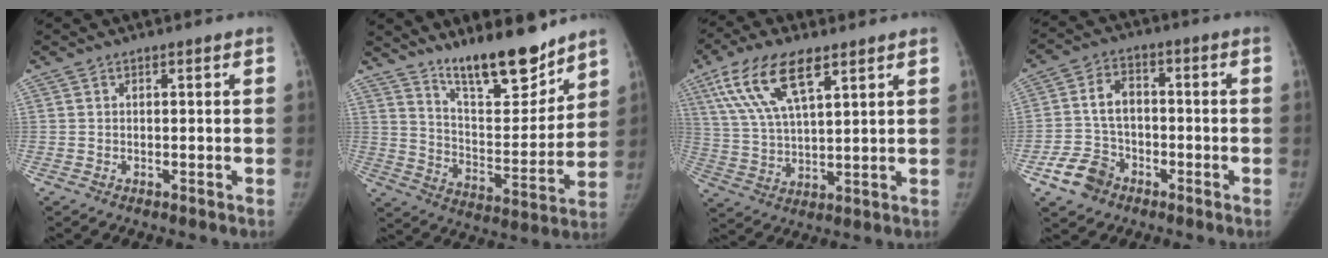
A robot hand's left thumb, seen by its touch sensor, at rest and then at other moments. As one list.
[{"total": 16.1, "force": [12.9, 4.3, 8.6], "torque": [-0.096, -0.097, 0.219]}, {"total": 13.8, "force": [7.2, 5.3, 10.5], "torque": [-0.200, -0.010, 0.139]}, {"total": 9.3, "force": [-4.6, 7.2, 3.6], "torque": [-0.050, 0.026, -0.086]}]